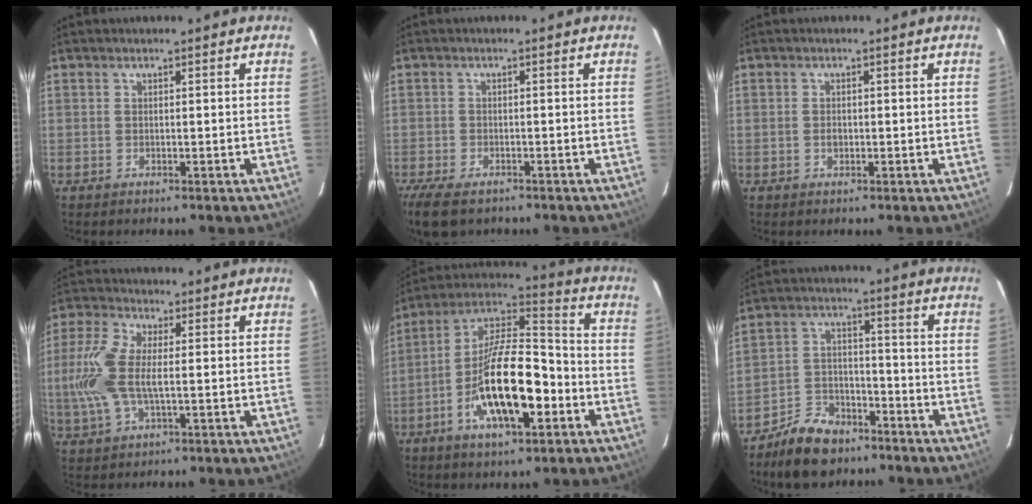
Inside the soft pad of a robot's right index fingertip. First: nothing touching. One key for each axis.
{"total": 7.7, "fx": -5.7, "fy": 3.3, "fz": 4.0, "tx": -0.108, "ty": -0.030, "tz": -0.106}
{"total": 1.4, "fx": -0.3, "fy": 1.1, "fz": 0.8, "tx": -0.013, "ty": 0.001, "tz": -0.005}
{"total": 10.8, "fx": -0.2, "fy": 4.7, "fz": 9.6, "tx": -0.221, "ty": 0.008, "tz": -0.005}
{"total": 18.6, "fx": -6.3, "fy": 6.9, "fz": 16.0, "tx": -0.300, "ty": 0.002, "tz": -0.116}
{"total": 11.0, "fx": -8.4, "fy": 5.8, "fz": 4.3, "tx": -0.102, "ty": 0.019, "tz": -0.136}